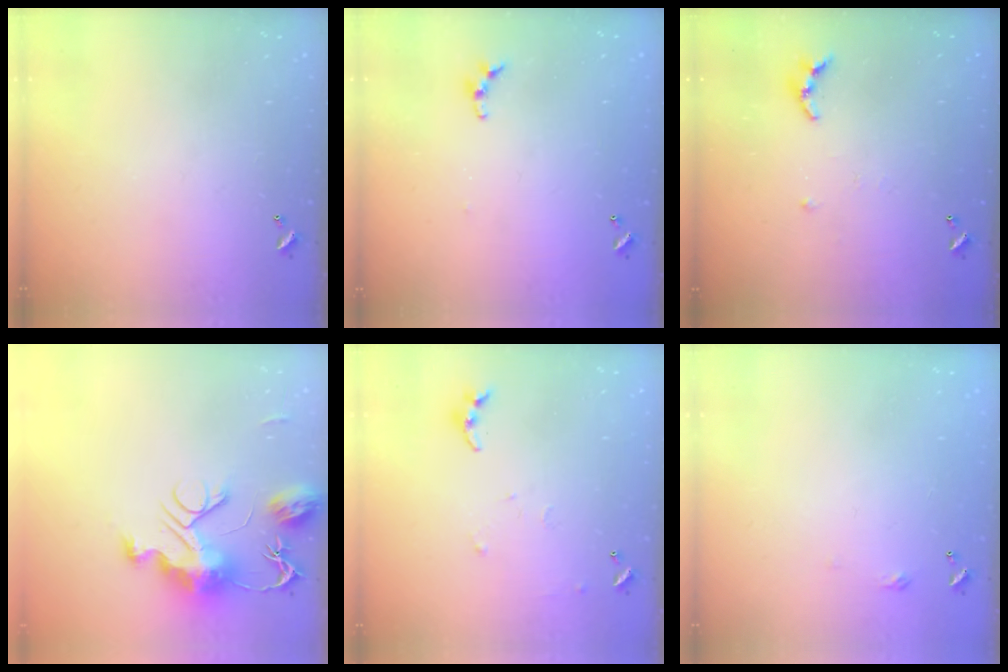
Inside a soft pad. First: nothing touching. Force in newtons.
{"total": 4.9, "press": 4.8, "slide": 0.2}
{"total": 6.4, "press": 6.4, "slide": 0.5}
{"total": 13.2, "press": 13.2, "slide": 1.1}
{"total": 7.5, "press": 7.5, "slide": 0.6}
{"total": 2.7, "press": 2.6, "slide": 0.4}